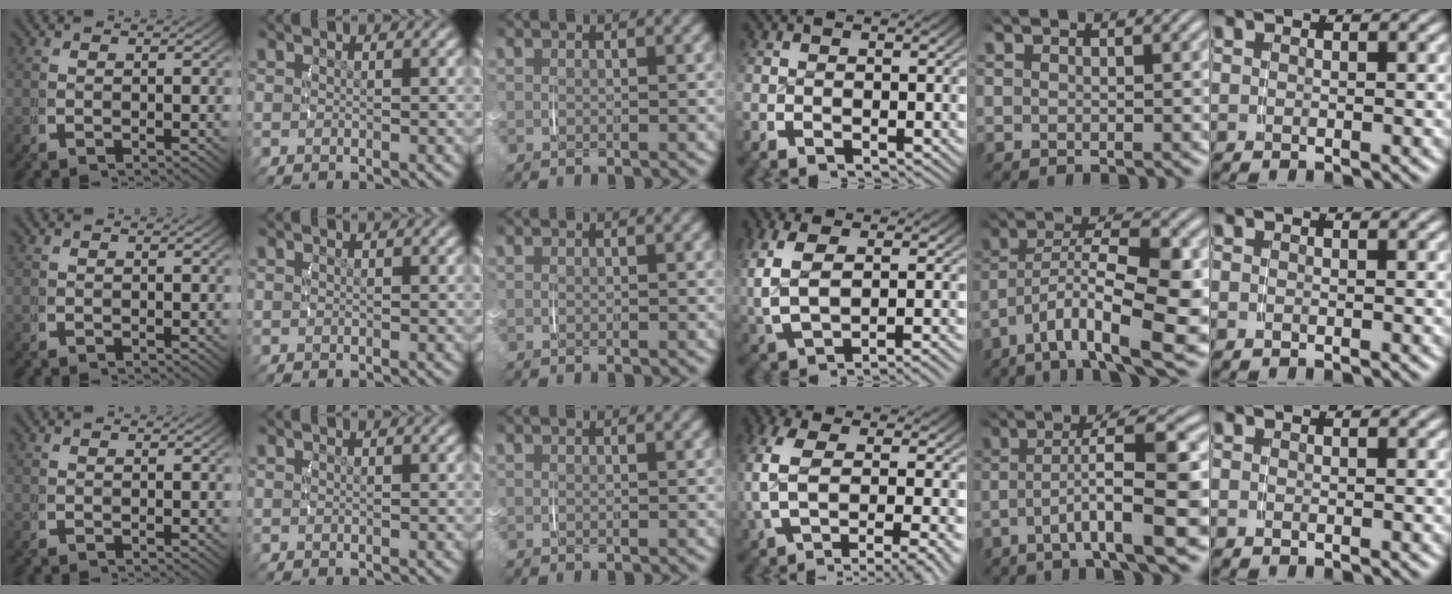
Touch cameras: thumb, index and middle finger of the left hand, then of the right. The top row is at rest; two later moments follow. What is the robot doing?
{"motion": "lift_and_place", "object": "backpack"}